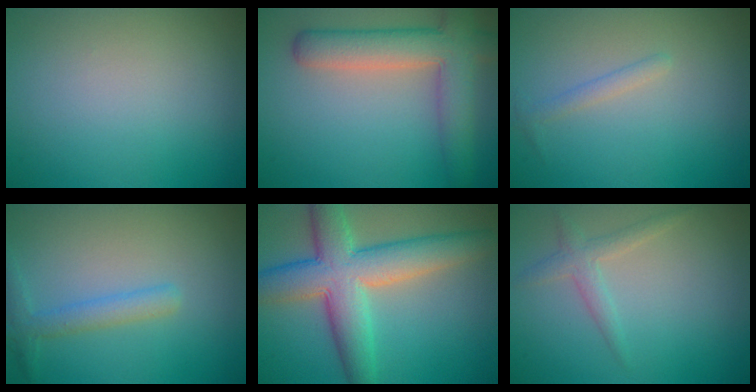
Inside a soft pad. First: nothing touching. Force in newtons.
{"total": 6.1, "press": 6.1, "slide": 0.5}
{"total": 1.0, "press": 1.0, "slide": 0.0}
{"total": 2.2, "press": 2.2, "slide": 0.1}
{"total": 8.5, "press": 8.5, "slide": 0.2}
{"total": 1.8, "press": 1.8, "slide": 0.1}